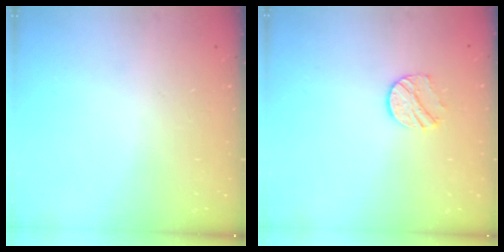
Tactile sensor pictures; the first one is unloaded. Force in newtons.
{"total": 9.1, "press": 9.1, "slide": 0.4}